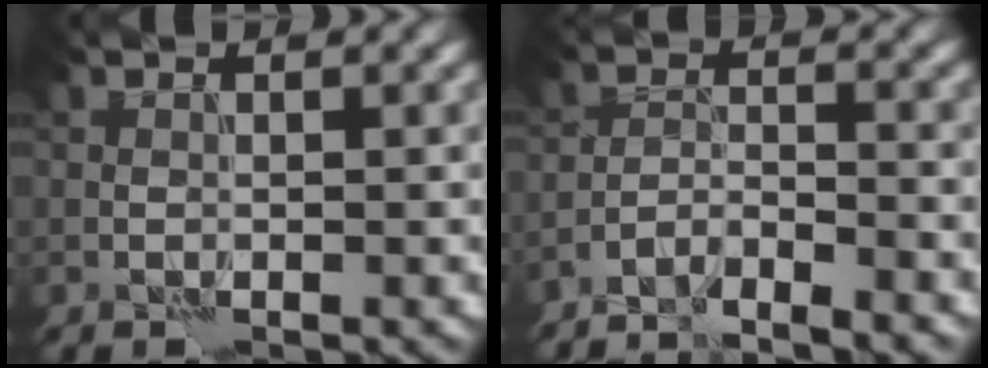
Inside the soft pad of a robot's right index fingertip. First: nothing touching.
{"total": 3.2, "force": [-3.0, 0.1, 1.0], "torque": [-0.015, 0.003, -0.061]}